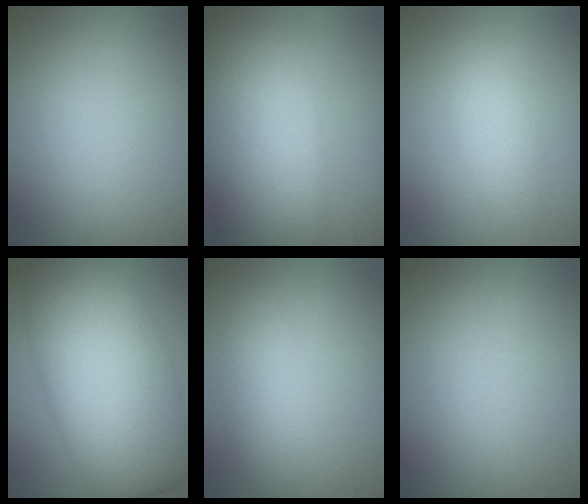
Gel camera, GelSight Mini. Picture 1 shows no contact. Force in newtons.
{"total": 10.7, "press": 10.7, "slide": 0.7}
{"total": 2.1, "press": 2.1, "slide": 0.1}
{"total": 11.6, "press": 11.6, "slide": 0.3}
{"total": 2.4, "press": 2.4, "slide": 0.1}
{"total": 0.0}